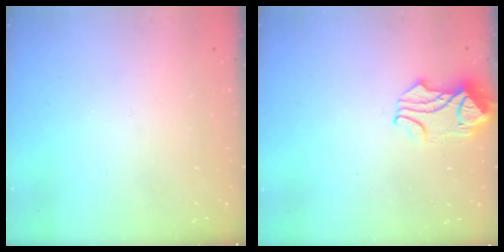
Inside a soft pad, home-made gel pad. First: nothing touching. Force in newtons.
{"total": 1.2, "press": 0.0, "slide": 1.2}